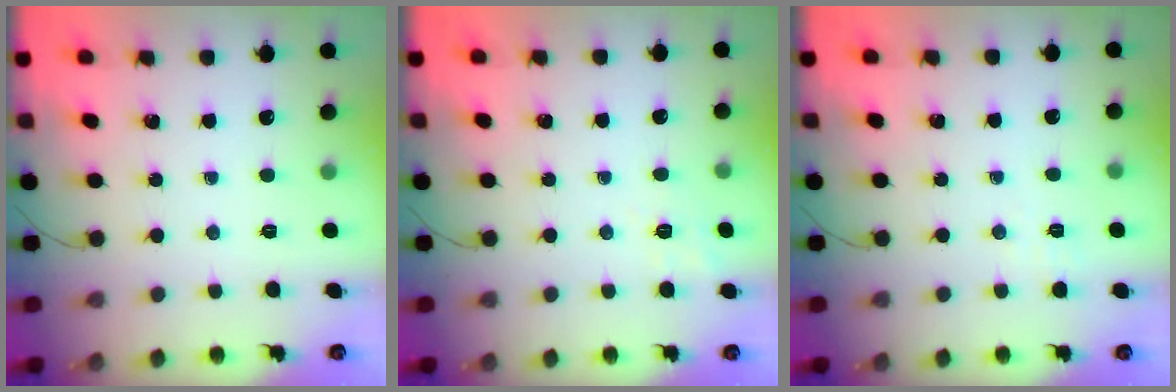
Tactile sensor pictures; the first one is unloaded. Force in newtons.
{"total": 2.1, "press": 0.6, "slide": 2.0}
{"total": 1.4, "press": 0.5, "slide": 1.3}